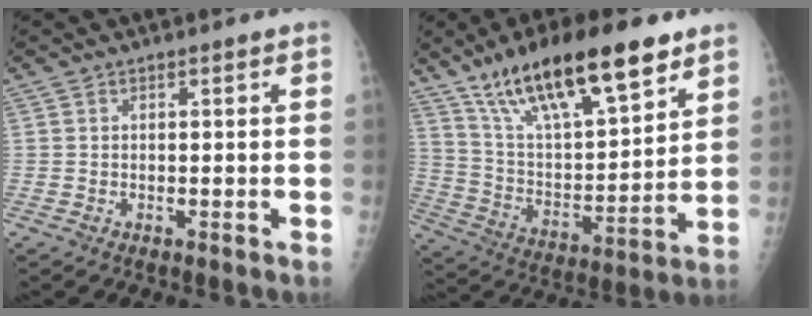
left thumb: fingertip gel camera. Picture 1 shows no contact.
{"total": 23.9, "force": [15.4, 7.8, 16.6], "torque": [-0.253, -0.044, 0.271]}